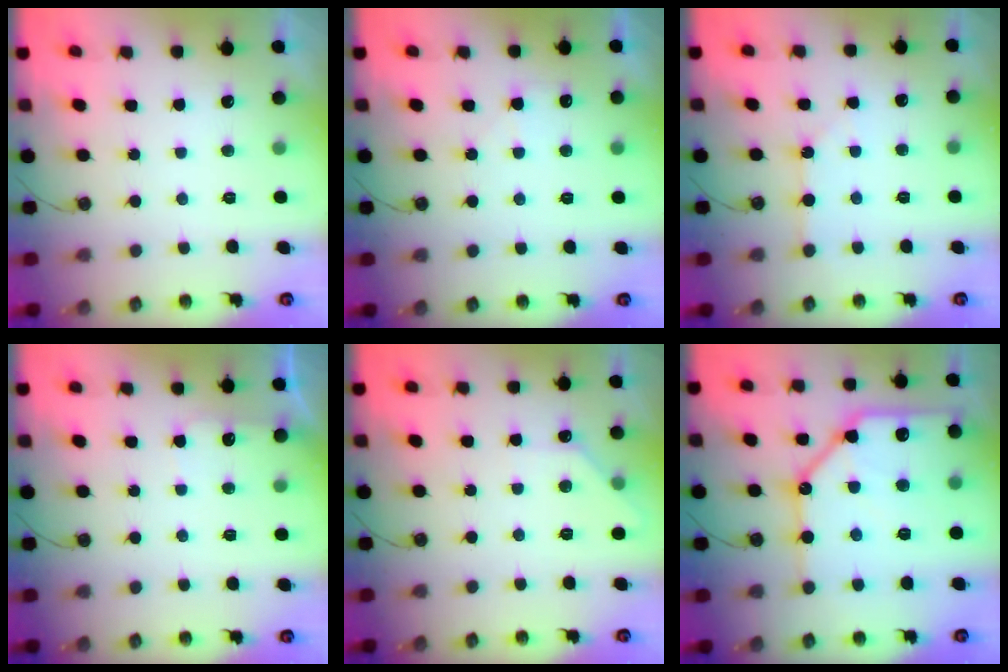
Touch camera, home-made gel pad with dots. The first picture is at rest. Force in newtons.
{"total": 4.9, "press": 4.8, "slide": 0.8}
{"total": 1.4, "press": 1.4, "slide": 0.2}
{"total": 4.0, "press": 4.0, "slide": 0.5}
{"total": 4.5, "press": 4.4, "slide": 0.6}
{"total": 22.4, "press": 22.2, "slide": 2.5}